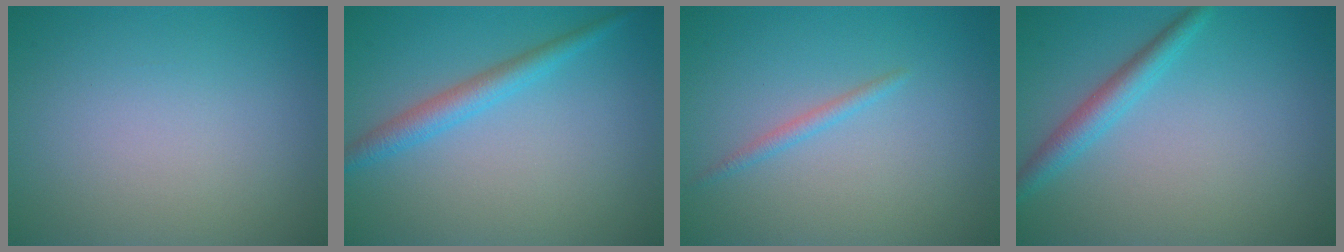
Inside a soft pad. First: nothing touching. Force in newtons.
{"total": 2.6, "press": 2.6, "slide": 0.0}
{"total": 1.0, "press": 1.0, "slide": 0.1}
{"total": 2.4, "press": 2.4, "slide": 0.1}